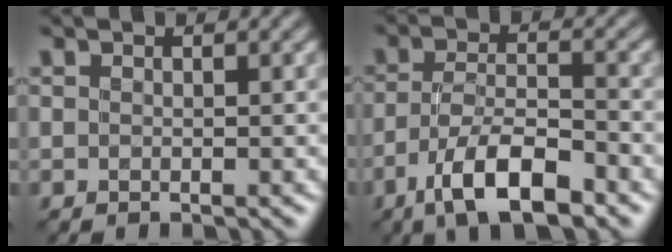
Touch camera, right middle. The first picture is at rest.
{"total": 7.0, "force": [-4.4, 2.2, 5.0], "torque": [-0.089, 0.003, -0.082]}